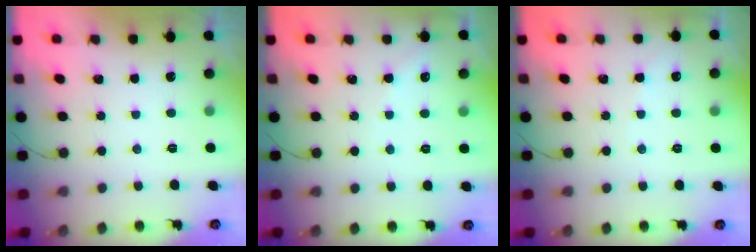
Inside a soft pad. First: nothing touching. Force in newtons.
{"total": 3.0, "press": 3.0, "slide": 0.4}
{"total": 2.5, "press": 2.5, "slide": 0.4}